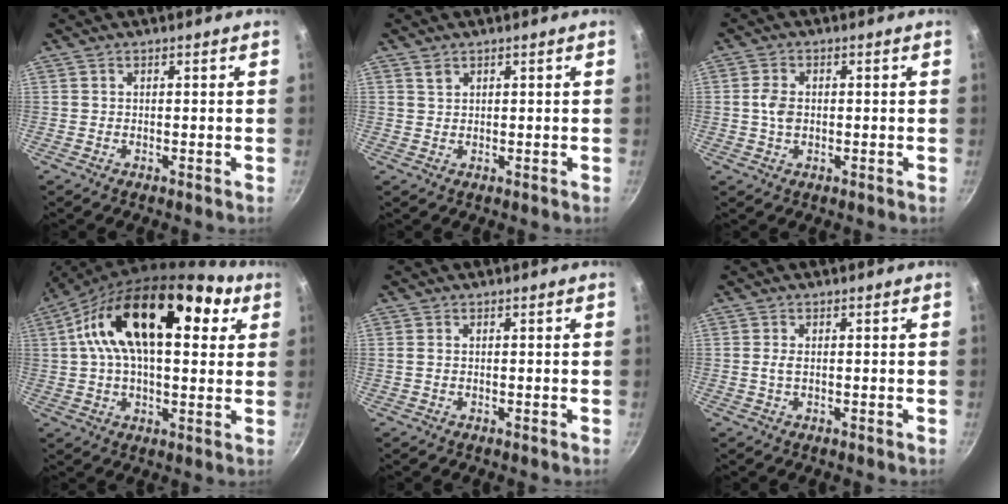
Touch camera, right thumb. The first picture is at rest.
{"total": 1.4, "force": [0.9, 0.9, 0.6], "torque": [-0.007, -0.002, 0.018]}
{"total": 3.6, "force": [0.0, 2.4, 2.7], "torque": [-0.050, 0.007, -0.004]}
{"total": 20.8, "force": [6.4, 11.1, 16.4], "torque": [-0.248, 0.008, 0.082]}
{"total": 0.7, "force": [0.0, 0.3, 0.6], "torque": [-0.015, 0.001, 0.001]}
{"total": 1.4, "force": [0.0, 0.5, 1.2], "torque": [-0.028, 0.000, -0.001]}